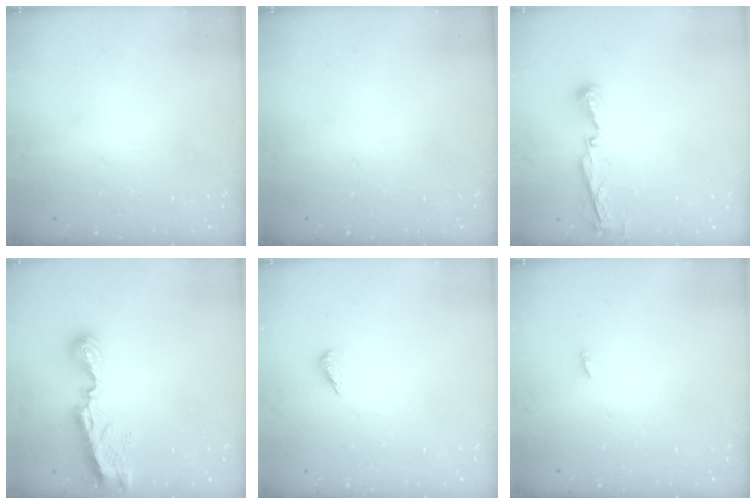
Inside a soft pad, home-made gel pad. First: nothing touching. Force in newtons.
{"total": 0.0}
{"total": 5.1, "press": 5.1, "slide": 0.4}
{"total": 9.2, "press": 9.2, "slide": 0.6}
{"total": 2.1, "press": 1.9, "slide": 0.8}
{"total": 1.8, "press": 1.8, "slide": 0.2}